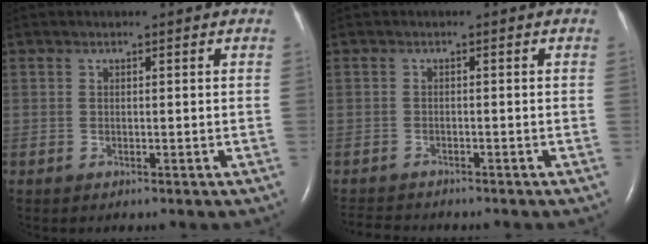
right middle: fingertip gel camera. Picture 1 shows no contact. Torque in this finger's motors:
{"motor_torque": [0.14, -0.21, -0.04, -0.01]}